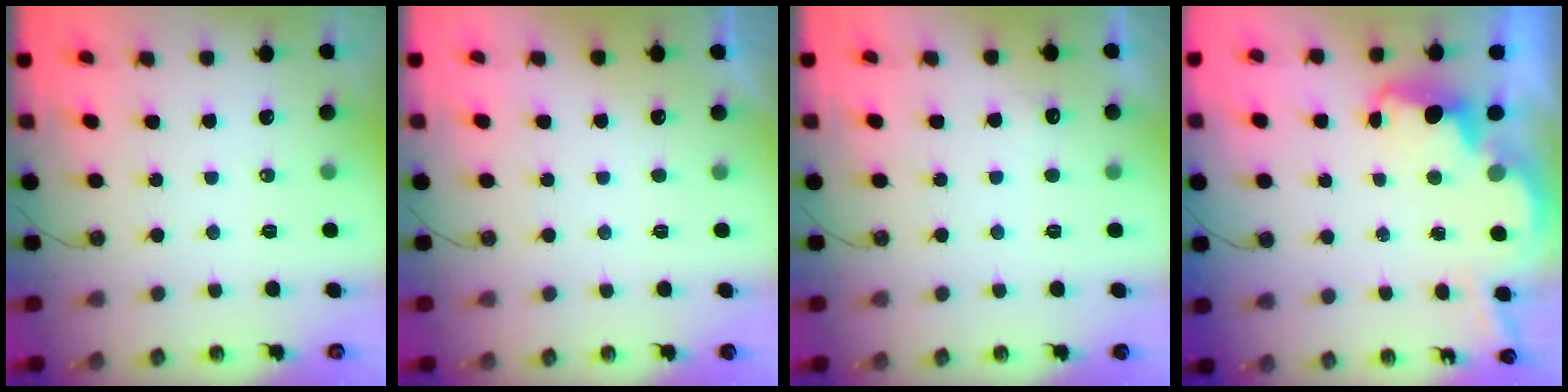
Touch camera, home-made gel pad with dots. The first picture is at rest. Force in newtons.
{"total": 0.0}
{"total": 4.3, "press": 4.2, "slide": 1.1}
{"total": 3.7, "press": 3.6, "slide": 0.7}